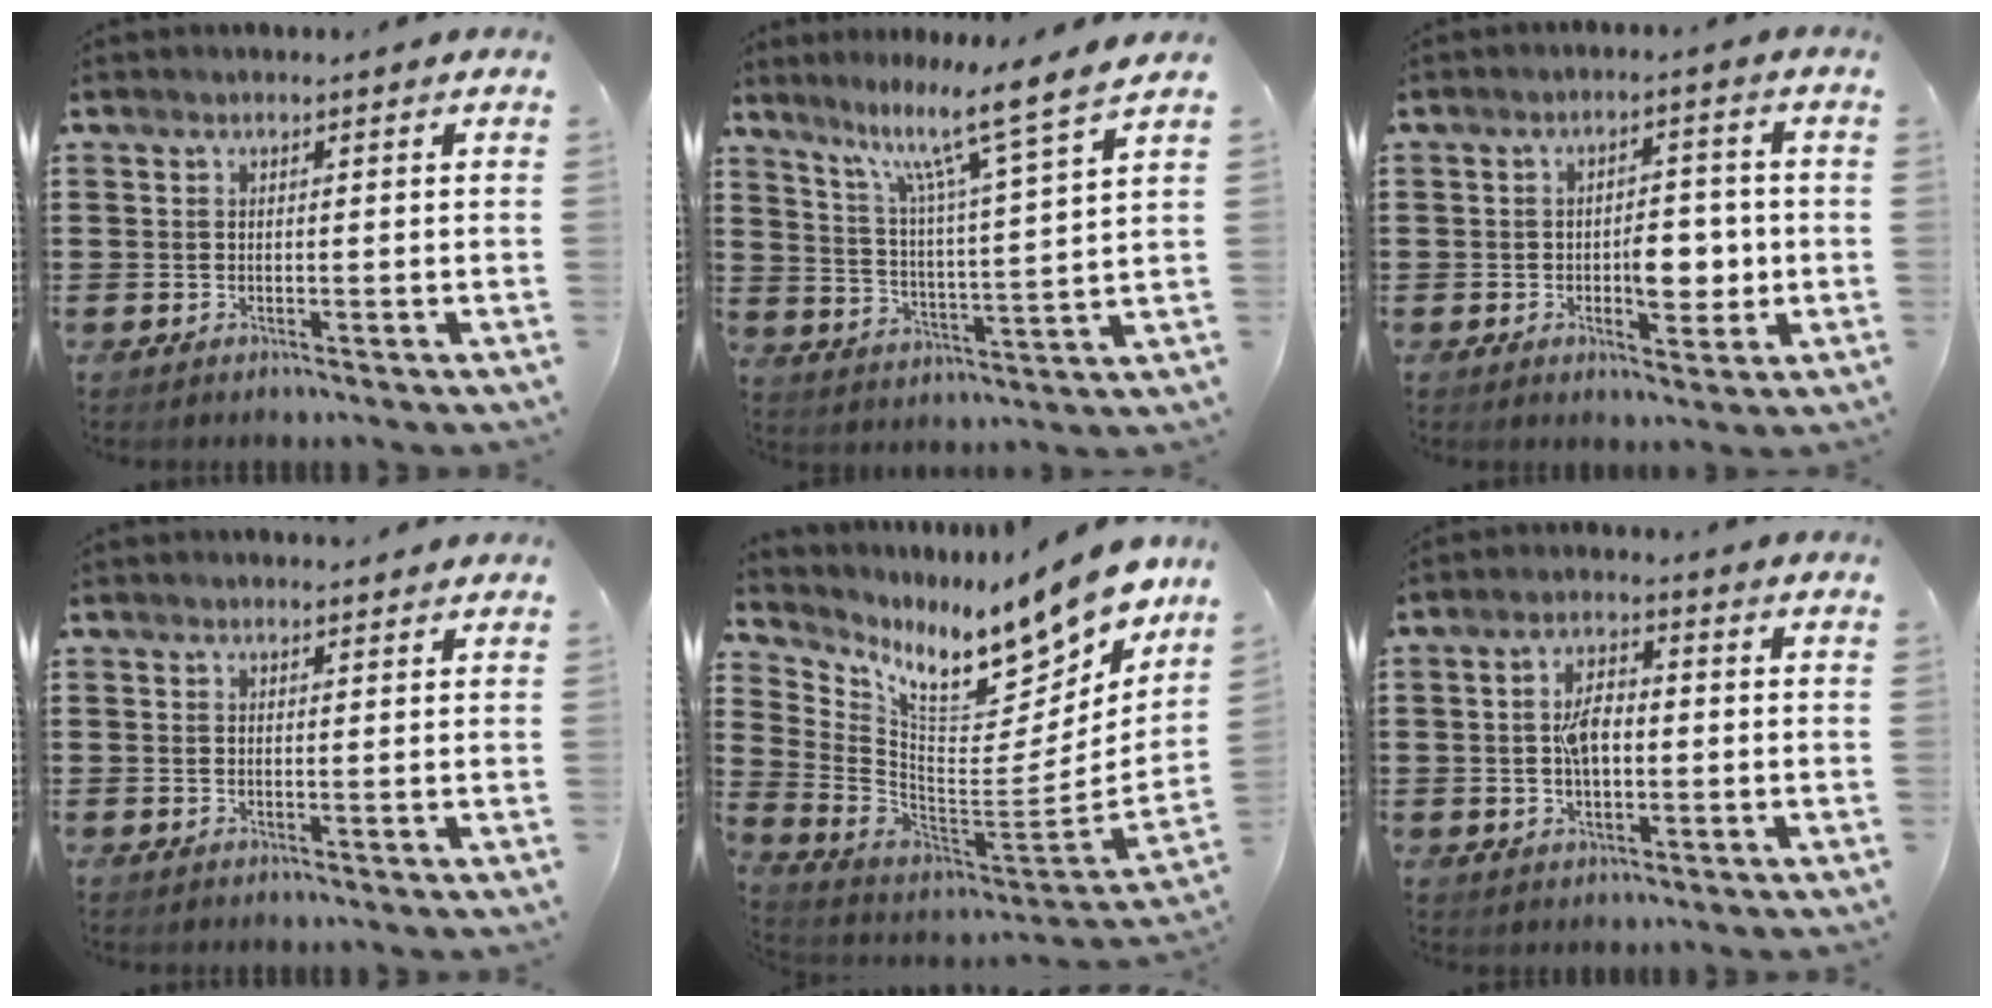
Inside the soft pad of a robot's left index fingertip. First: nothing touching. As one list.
[{"total": 9.6, "force": [7.6, -0.7, 5.9], "torque": [-0.127, -0.058, 0.114]}, {"total": 5.9, "force": [-1.1, 3.1, 4.9], "torque": [-0.064, -0.003, -0.026]}, {"total": 1.2, "force": [1.2, 0.1, 0.2], "torque": [-0.006, 0.000, 0.024]}, {"total": 12.6, "force": [10.0, 3.5, 6.7], "torque": [-0.125, -0.089, 0.165]}, {"total": 5.1, "force": [0.0, 2.5, 4.4], "torque": [-0.093, 0.007, -0.004]}]